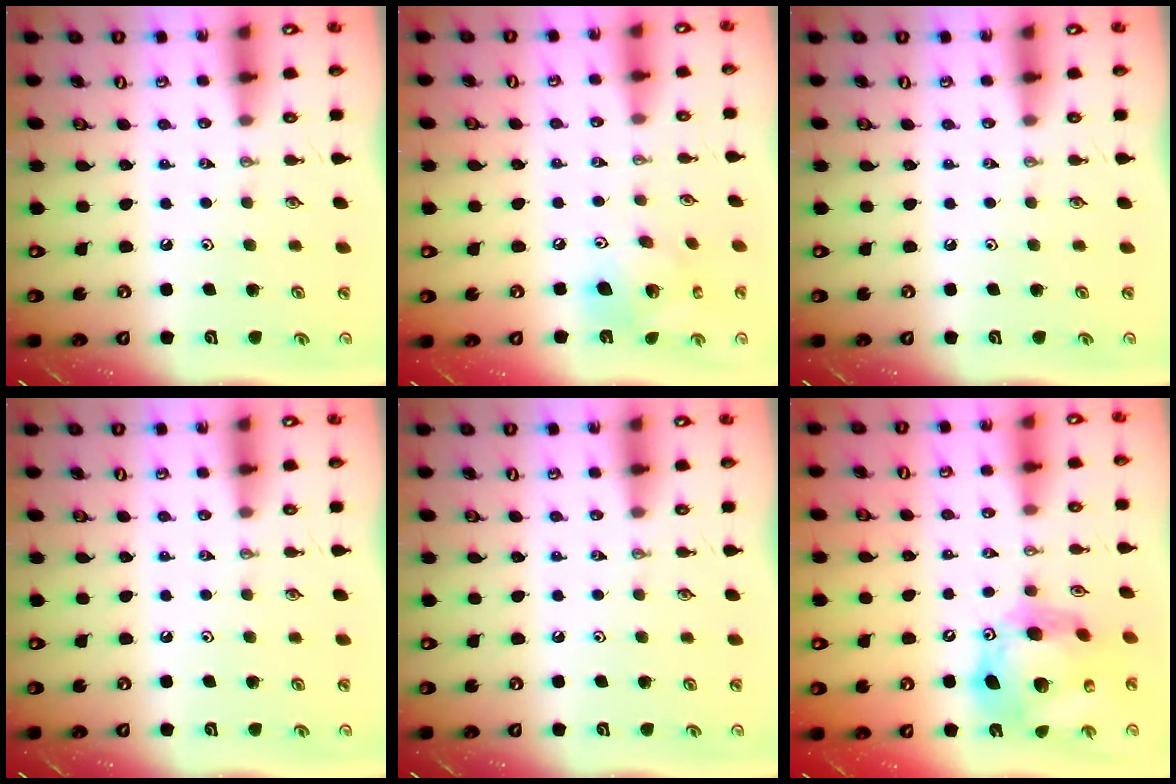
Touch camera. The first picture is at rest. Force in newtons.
{"total": 14.3, "press": 14.2, "slide": 1.7}
{"total": 0.0}
{"total": 0.0}
{"total": 0.0}
{"total": 18.4, "press": 18.3, "slide": 1.9}